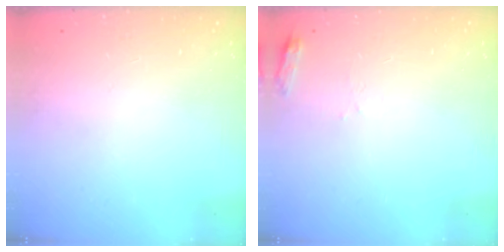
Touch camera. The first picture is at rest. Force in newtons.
{"total": 4.4, "press": 4.3, "slide": 0.5}